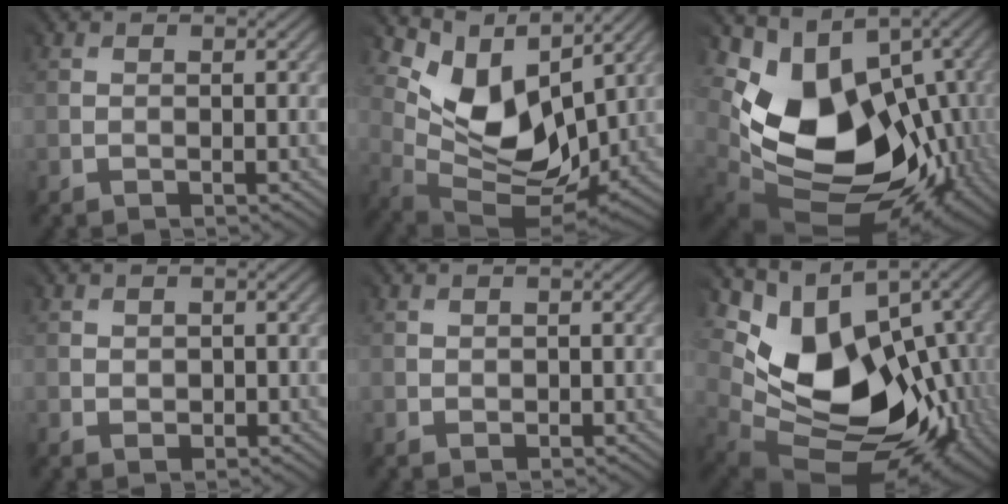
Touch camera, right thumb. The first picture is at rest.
{"total": 10.4, "force": [4.9, 6.3, 6.7], "torque": [-0.130, -0.002, 0.099]}
{"total": 15.8, "force": [1.4, 12.1, 10.1], "torque": [-0.200, -0.041, 0.062]}
{"total": 1.4, "force": [0.3, 1.3, 0.3], "torque": [0.000, -0.003, 0.009]}
{"total": 1.1, "force": [0.4, 1.0, 0.3], "torque": [0.003, -0.001, 0.010]}
{"total": 14.2, "force": [2.9, 10.1, 9.6], "torque": [-0.178, -0.021, 0.075]}